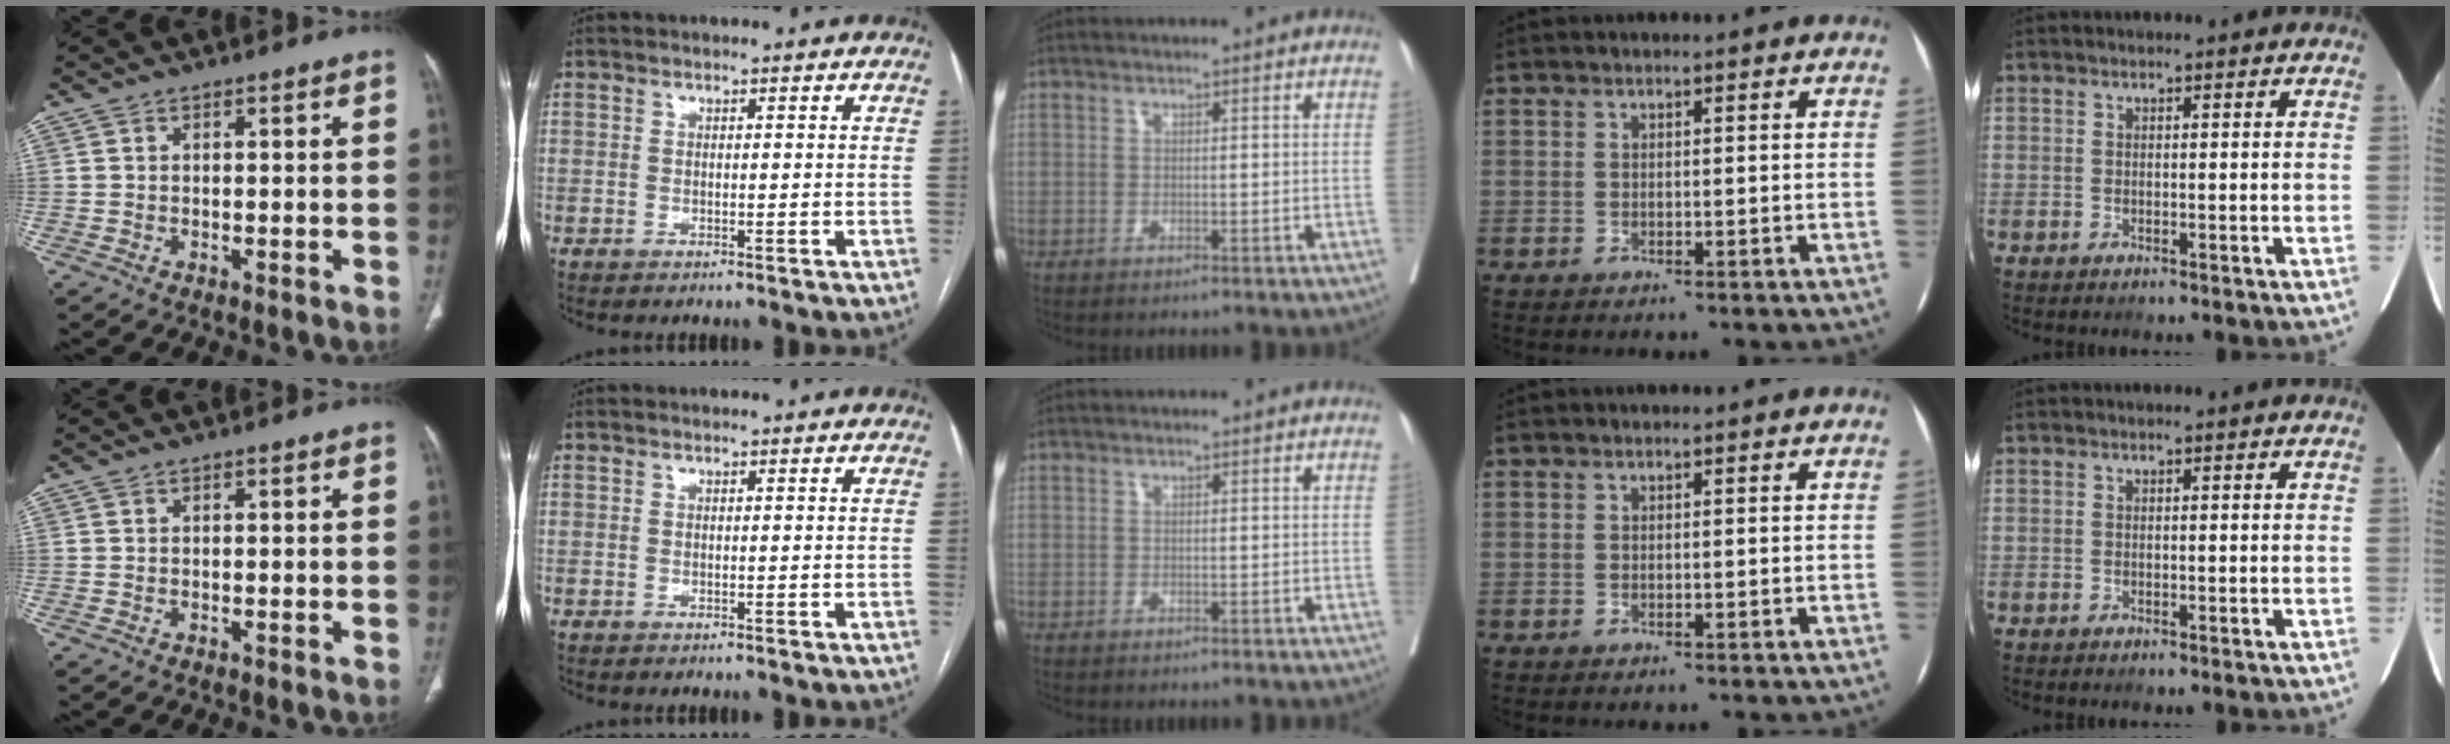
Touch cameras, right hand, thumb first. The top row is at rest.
{}